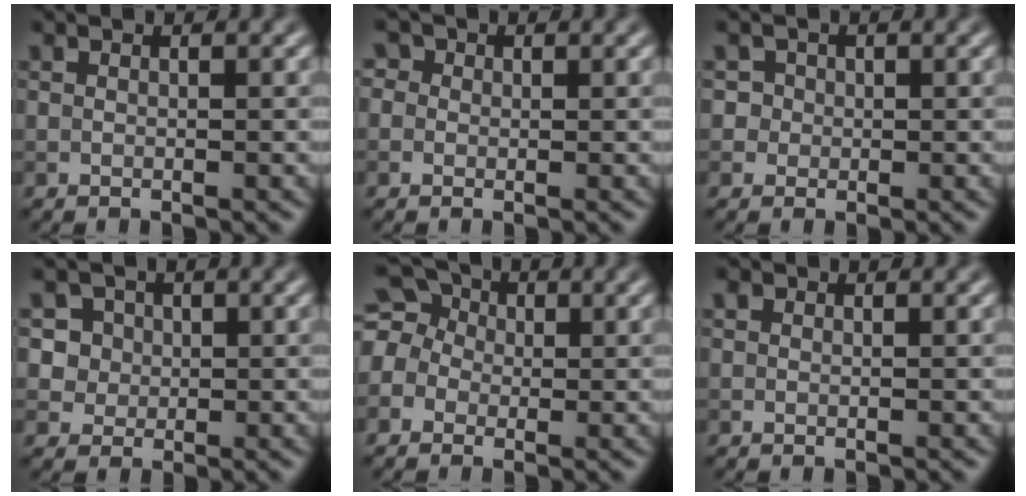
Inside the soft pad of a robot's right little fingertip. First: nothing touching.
{"total": 2.6, "force": [1.1, 2.1, 1.0], "torque": [0.000, 0.017, -0.009]}
{"total": 2.1, "force": [0.6, 1.9, 0.5], "torque": [0.011, 0.009, 0.006]}
{"total": 4.8, "force": [1.9, 4.0, 1.7], "torque": [-0.013, 0.017, 0.018]}
{"total": 6.2, "force": [1.2, 5.4, 2.9], "torque": [-0.060, 0.040, -0.024]}
{"total": 0.5, "force": [0.2, 0.5, 0.1], "torque": [0.004, -0.001, 0.001]}